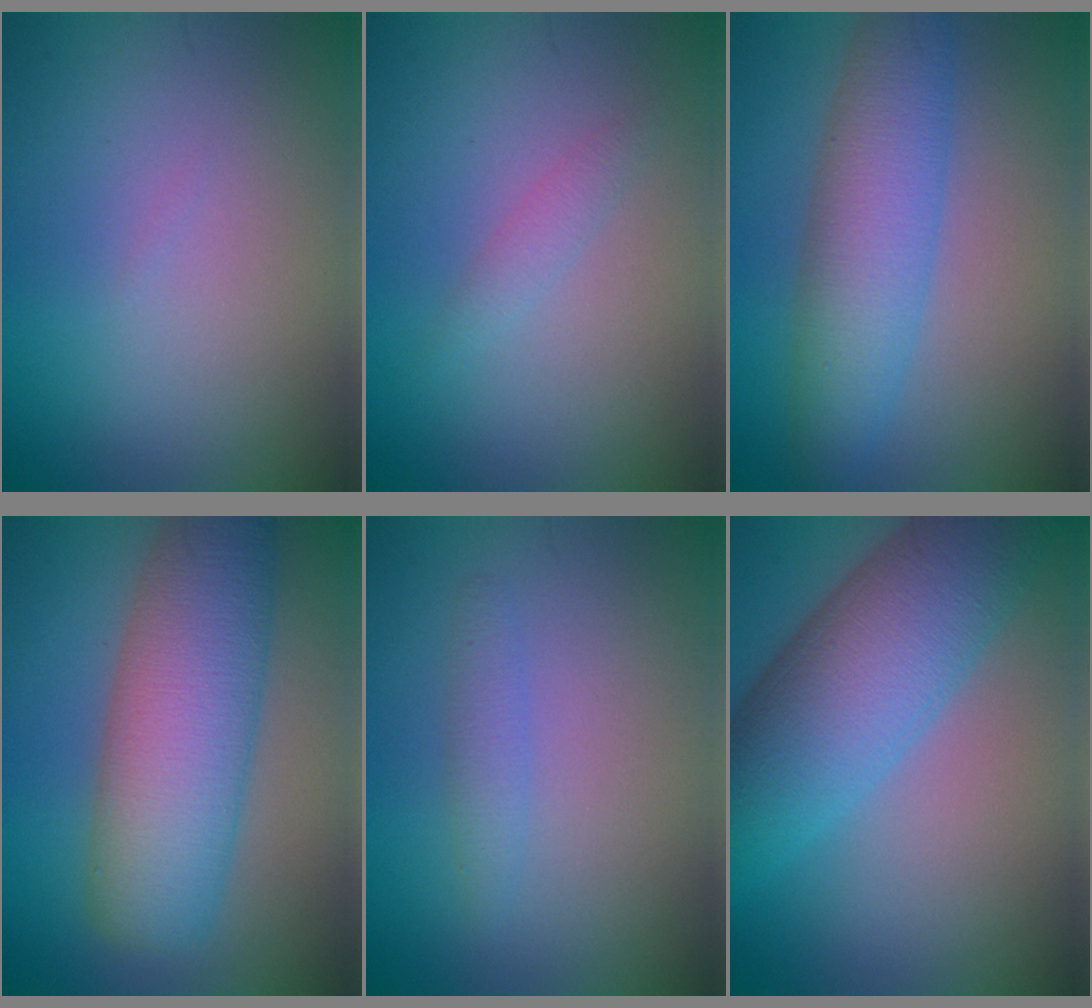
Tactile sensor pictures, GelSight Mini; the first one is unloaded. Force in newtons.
{"total": 1.2, "press": 1.2, "slide": 0.1}
{"total": 6.0, "press": 6.0, "slide": 0.1}
{"total": 9.5, "press": 9.5, "slide": 0.3}
{"total": 1.3, "press": 1.3, "slide": 0.0}
{"total": 9.6, "press": 9.6, "slide": 0.3}